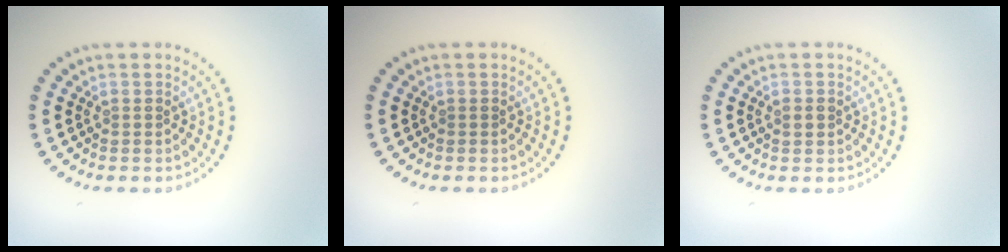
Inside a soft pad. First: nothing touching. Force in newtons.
{"total": 0.0}
{"total": 1.1, "press": 1.1, "slide": 0.1}